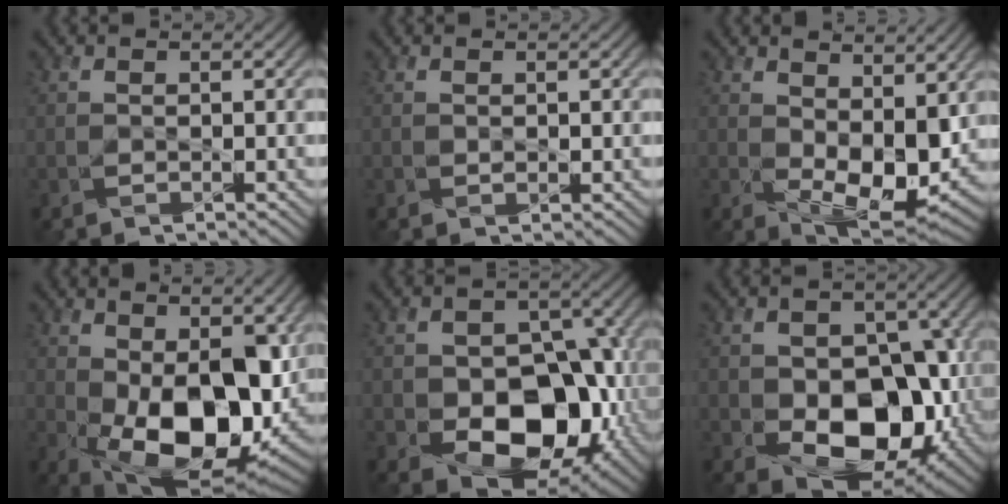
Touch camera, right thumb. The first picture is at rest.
{"total": 0.6, "force": [0.2, 0.4, 0.4], "torque": [-0.008, 0.000, 0.005]}
{"total": 10.1, "force": [0.8, 5.7, 8.3], "torque": [-0.155, -0.023, 0.023]}
{"total": 16.1, "force": [-1.5, 9.1, 13.2], "torque": [-0.218, -0.035, -0.013]}
{"total": 13.1, "force": [-3.6, 8.9, 8.9], "torque": [-0.123, -0.015, -0.058]}
{"total": 12.6, "force": [-2.9, 8.6, 8.7], "torque": [-0.120, -0.019, -0.044]}